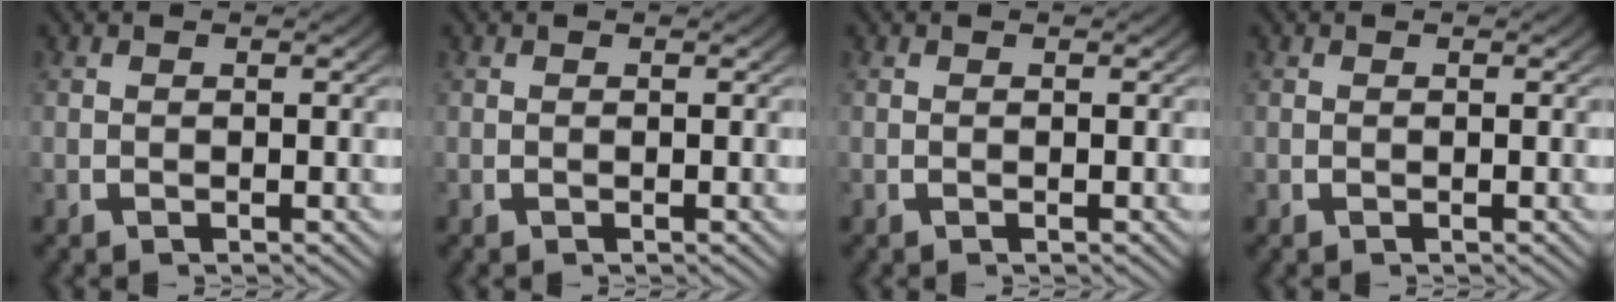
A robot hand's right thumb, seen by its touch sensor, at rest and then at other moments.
{"total": 0.0}
{"total": 0.0}
{"total": 0.0}